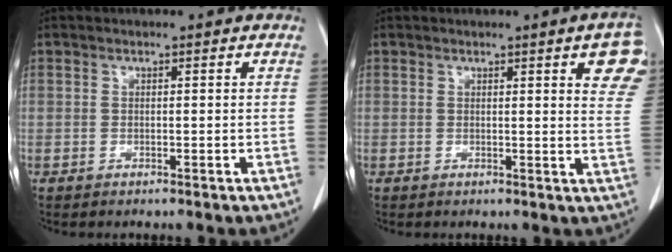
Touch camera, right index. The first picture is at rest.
{"total": 6.5, "force": [3.1, 0.8, 5.6], "torque": [-0.058, -0.010, 0.024]}